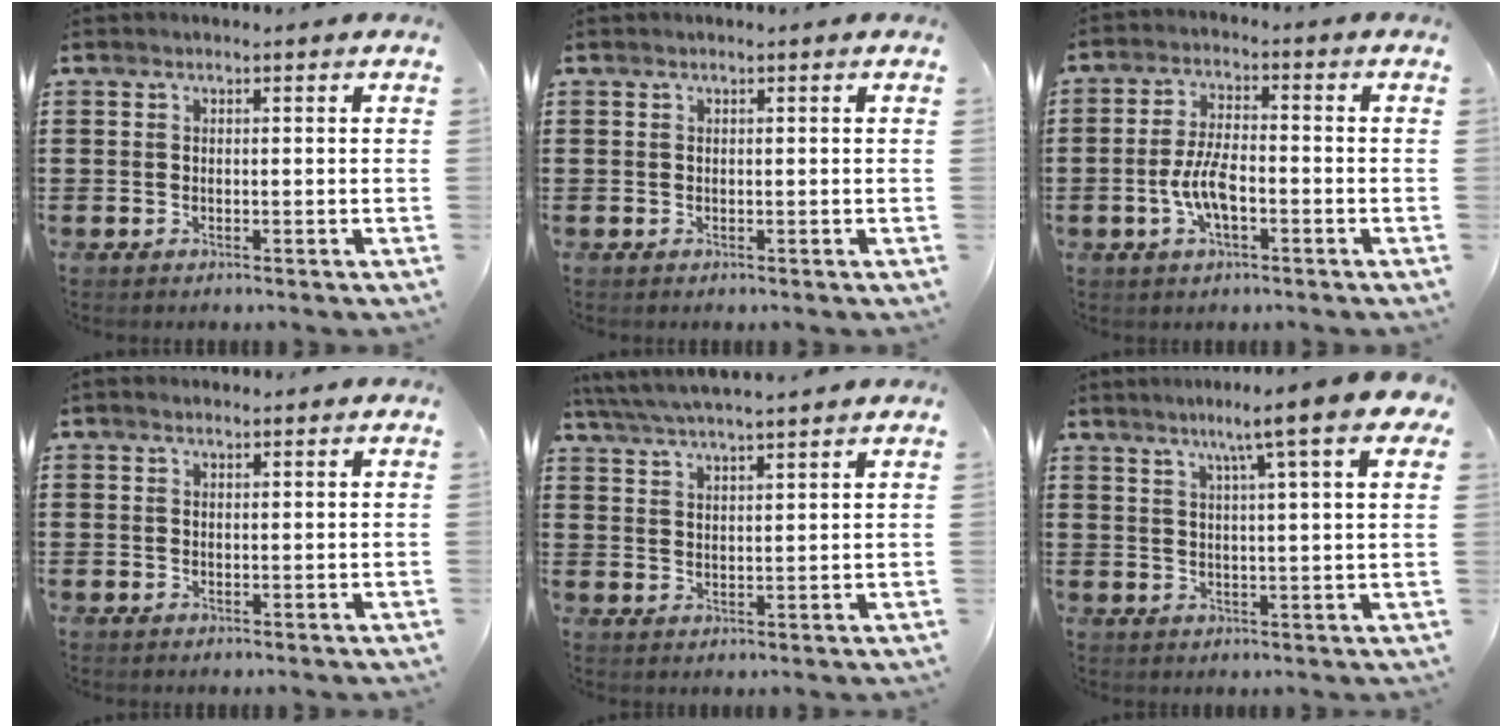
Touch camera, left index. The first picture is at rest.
{"total": 0.0}
{"total": 6.5, "force": [-2.1, 2.5, 5.6], "torque": [-0.131, -0.002, -0.047]}
{"total": 0.7, "force": [0.5, 0.4, 0.2], "torque": [-0.005, 0.004, 0.010]}
{"total": 4.4, "force": [4.2, -0.4, 1.3], "torque": [-0.039, -0.019, 0.074]}
{"total": 8.9, "force": [5.6, 0.1, 6.9], "torque": [-0.131, -0.010, 0.089]}